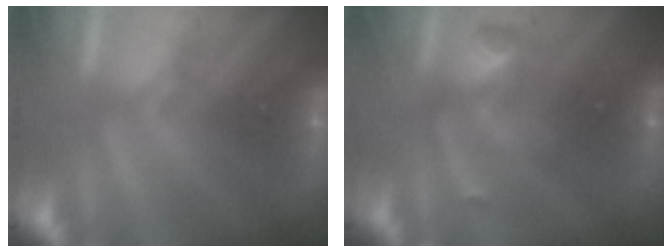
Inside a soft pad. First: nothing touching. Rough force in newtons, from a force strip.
{"total": 2.9}